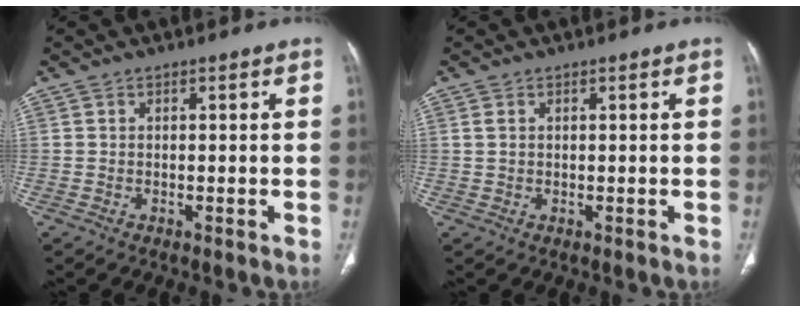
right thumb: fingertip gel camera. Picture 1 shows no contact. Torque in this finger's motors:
{"motor_torque": [0.05, -0.22, -0.15, 0.00, -0.07]}